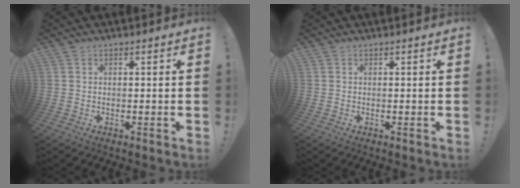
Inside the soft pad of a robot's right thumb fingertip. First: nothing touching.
{"total": 0.0}